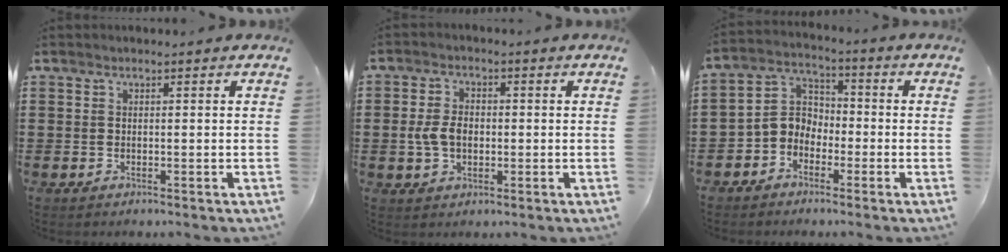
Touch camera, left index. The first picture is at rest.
{"total": 4.5, "force": [-0.3, 2.9, 3.4], "torque": [-0.082, 0.003, -0.011]}
{"total": 4.5, "force": [-2.5, 3.6, 1.2], "torque": [-0.046, 0.004, -0.059]}